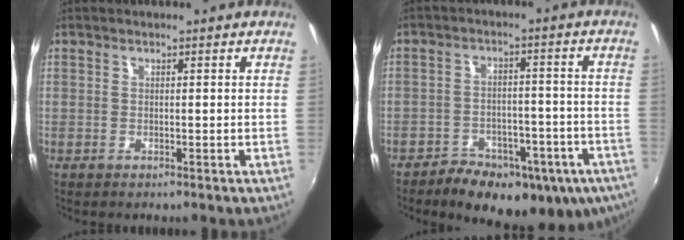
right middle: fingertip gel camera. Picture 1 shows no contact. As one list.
[{"total": 20.2, "force": [-13.3, 9.9, 11.6], "torque": [-0.208, -0.017, -0.166]}]